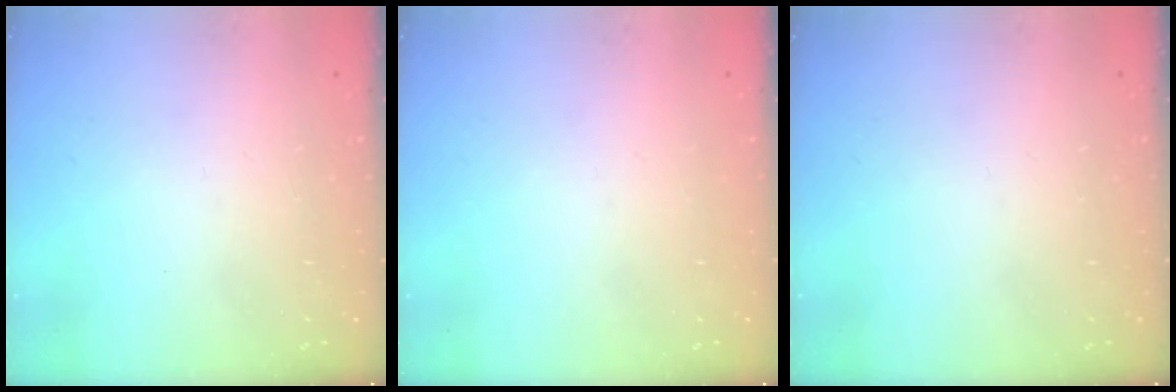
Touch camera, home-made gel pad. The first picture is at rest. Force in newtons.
{"total": 0.0}
{"total": 0.0}